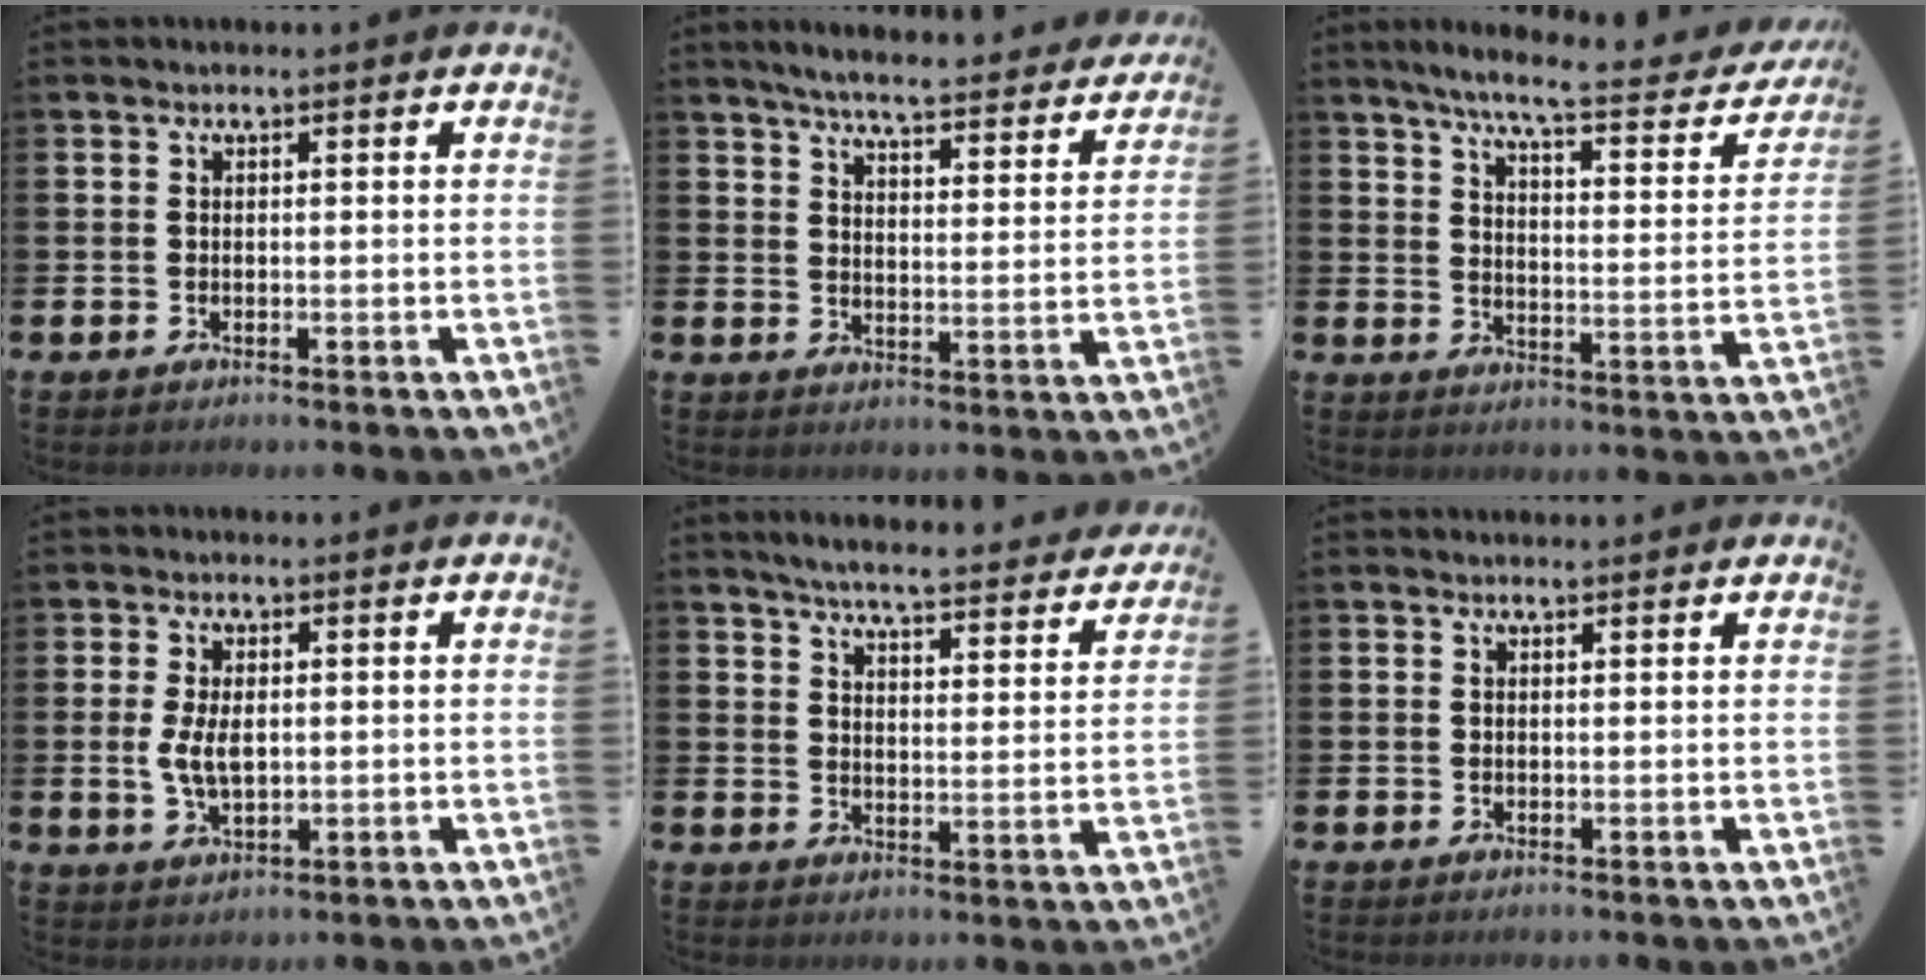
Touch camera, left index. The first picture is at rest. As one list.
[{"total": 5.7, "force": [5.3, 0.1, 1.9], "torque": [-0.046, -0.046, 0.086]}, {"total": 7.0, "force": [6.0, 0.6, 3.6], "torque": [-0.093, -0.044, 0.095]}, {"total": 4.4, "force": [0.4, 2.3, 3.7], "torque": [-0.064, 0.004, 0.004]}, {"total": 5.4, "force": [5.2, 0.1, 1.6], "torque": [-0.049, -0.040, 0.085]}, {"total": 0.6, "force": [0.6, 0.0, 0.1], "torque": [0.007, -0.003, 0.009]}]